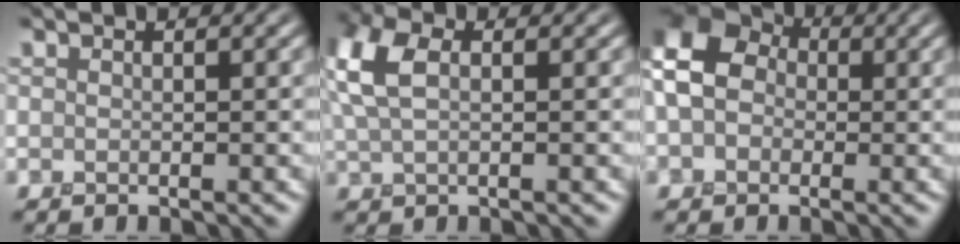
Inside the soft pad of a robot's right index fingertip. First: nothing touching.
{"total": 4.9, "force": [1.3, 2.6, 4.0], "torque": [-0.101, 0.010, 0.022]}
{"total": 9.5, "force": [0.9, 7.5, 5.6], "torque": [-0.110, 0.027, -0.012]}